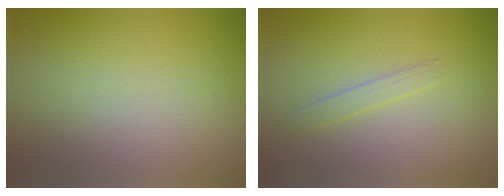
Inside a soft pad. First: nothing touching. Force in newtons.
{"total": 1.1, "press": 1.1, "slide": 0.1}